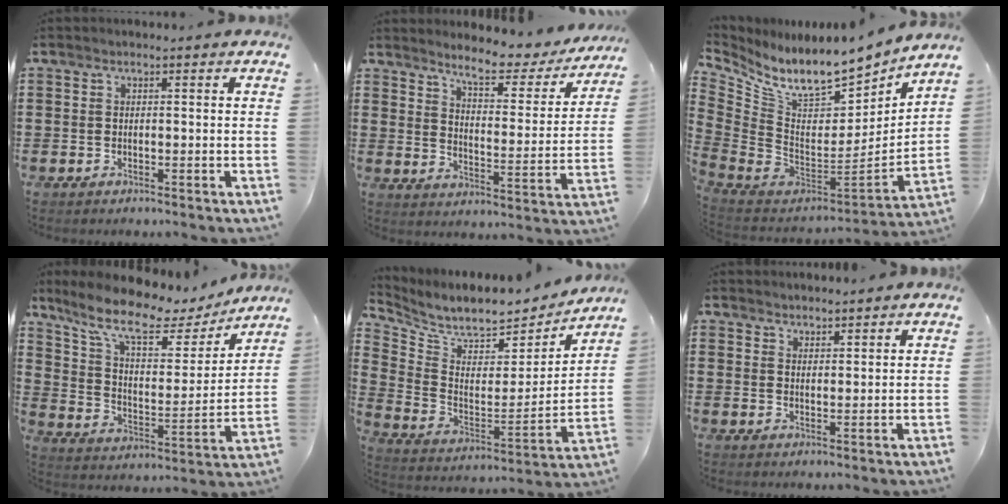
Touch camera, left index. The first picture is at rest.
{"total": 6.4, "force": [5.8, 0.9, 2.7], "torque": [-0.063, -0.040, 0.092]}
{"total": 10.3, "force": [8.3, 2.6, 5.6], "torque": [-0.128, -0.078, 0.144]}
{"total": 10.4, "force": [8.0, 3.1, 5.8], "torque": [-0.141, -0.044, 0.136]}
{"total": 6.7, "force": [6.3, 1.3, 2.1], "torque": [-0.076, -0.058, 0.105]}
{"total": 2.2, "force": [2.1, 0.2, -0.4], "torque": [0.003, -0.002, 0.042]}